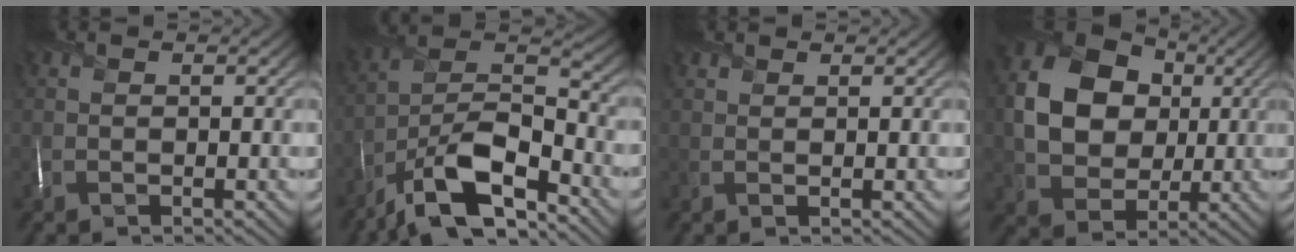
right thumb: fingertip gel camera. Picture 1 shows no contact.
{"total": 13.4, "force": [-9.4, 4.5, 8.4], "torque": [-0.157, -0.001, -0.191]}
{"total": 1.3, "force": [1.2, 0.3, 0.3], "torque": [-0.013, 0.003, 0.031]}
{"total": 11.9, "force": [1.4, 9.5, 7.1], "torque": [-0.152, 0.004, 0.016]}